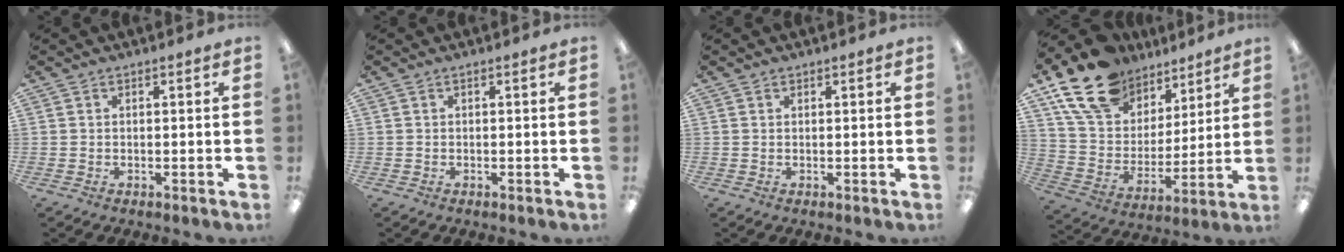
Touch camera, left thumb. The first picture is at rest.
{"total": 0.0}
{"total": 0.6, "force": [0.5, 0.3, 0.1], "torque": [-0.002, 0.001, 0.009]}
{"total": 18.9, "force": [13.3, 11.4, 7.2], "torque": [-0.151, -0.073, 0.249]}